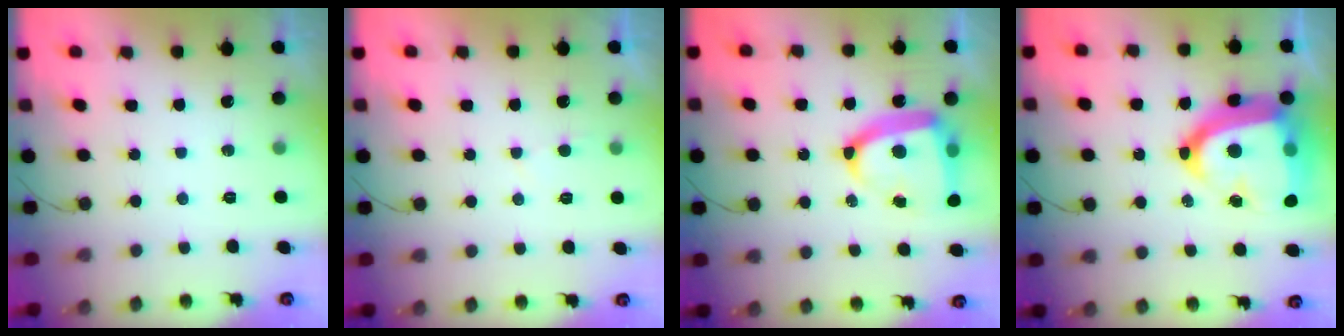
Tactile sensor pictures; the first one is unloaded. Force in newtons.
{"total": 1.7, "press": 1.6, "slide": 0.2}
{"total": 18.1, "press": 18.0, "slide": 1.9}
{"total": 26.5, "press": 26.4, "slide": 2.5}